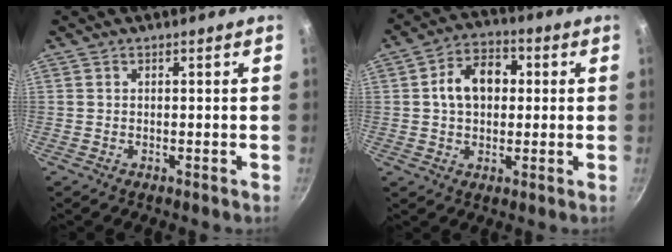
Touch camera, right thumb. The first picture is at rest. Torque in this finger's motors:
{"motor_torque": [-0.43, 1.01, 0.60, -0.36, 0.23]}